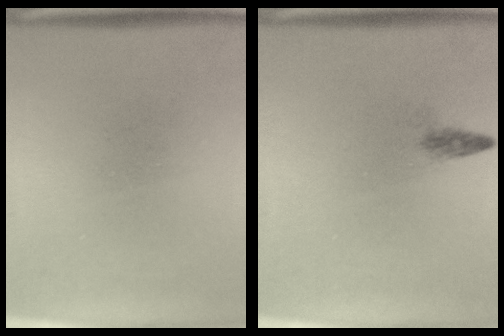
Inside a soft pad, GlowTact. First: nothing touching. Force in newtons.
{"total": 1.1}